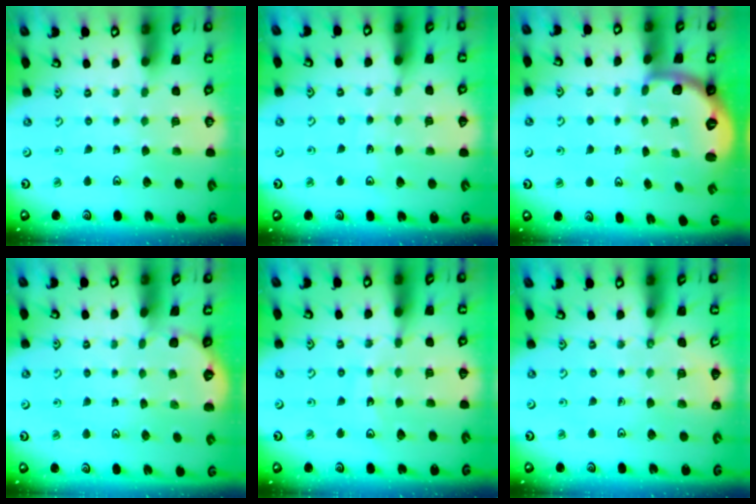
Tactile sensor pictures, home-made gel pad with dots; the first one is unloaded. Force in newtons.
{"total": 3.2, "press": 3.2, "slide": 0.3}
{"total": 2.7, "press": 1.8, "slide": 2.0}
{"total": 1.4, "press": 1.4, "slide": 0.1}
{"total": 10.8, "press": 10.5, "slide": 2.3}
{"total": 5.8, "press": 5.6, "slide": 1.6}